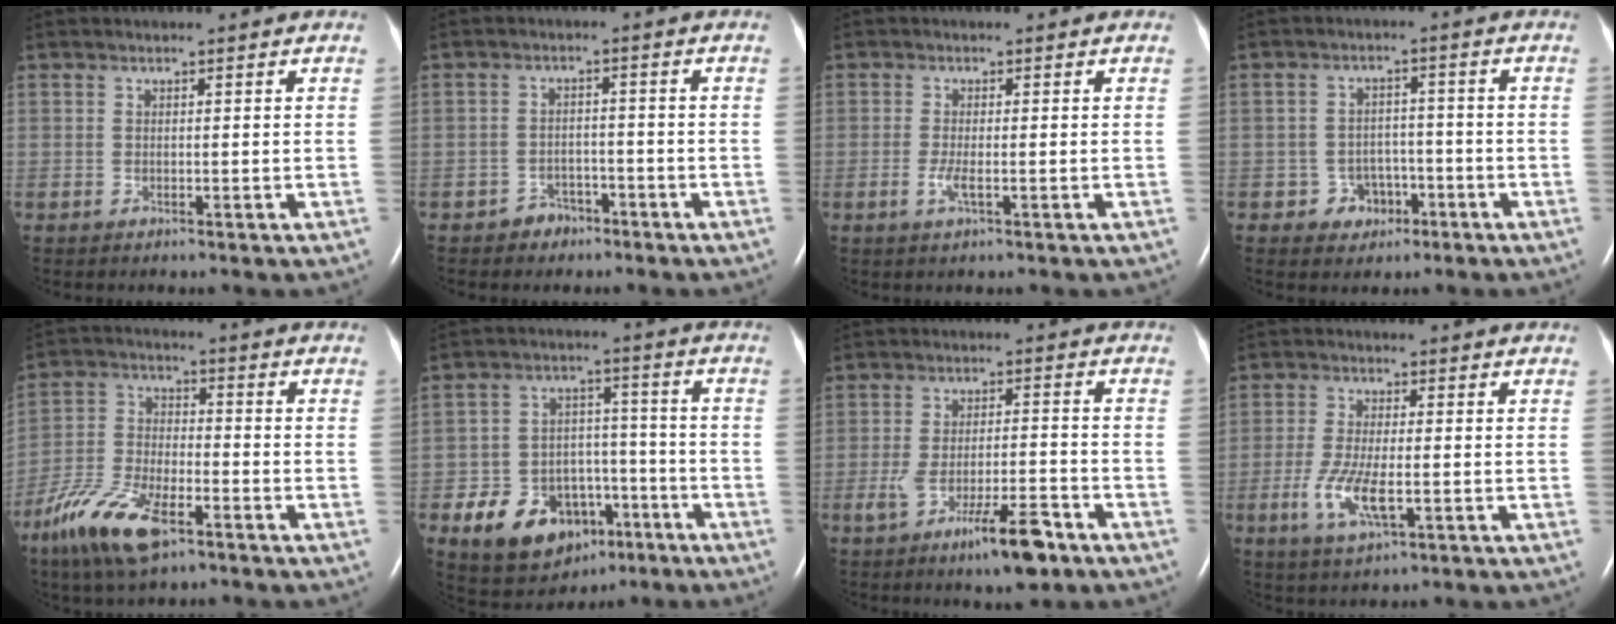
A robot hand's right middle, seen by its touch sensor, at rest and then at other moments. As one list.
[{"total": 3.0, "force": [-2.2, 2.1, 0.3], "torque": [-0.009, 0.009, -0.032]}, {"total": 1.9, "force": [-0.6, 0.2, 1.8], "torque": [-0.042, -0.005, -0.013]}, {"total": 4.3, "force": [-2.0, 3.7, 0.7], "torque": [-0.003, 0.014, -0.022]}, {"total": 12.1, "force": [-7.3, 4.1, 8.7], "torque": [-0.193, -0.014, -0.138]}, {"total": 12.5, "force": [-6.2, 8.6, 6.6], "torque": [-0.115, 0.021, -0.086]}, {"total": 9.4, "force": [-5.5, 1.8, 7.5], "torque": [-0.133, -0.006, -0.083]}, {"total": 6.8, "force": [-2.0, 1.9, 6.2], "torque": [-0.135, -0.012, -0.034]}]